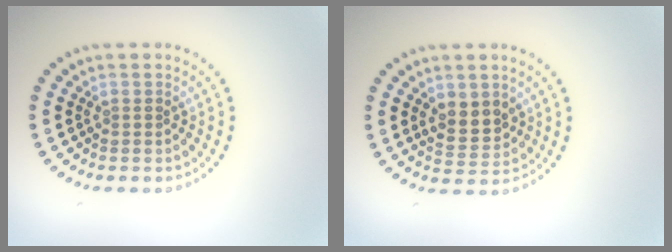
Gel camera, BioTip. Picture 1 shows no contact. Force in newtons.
{"total": 2.7, "press": 2.6, "slide": 0.8}